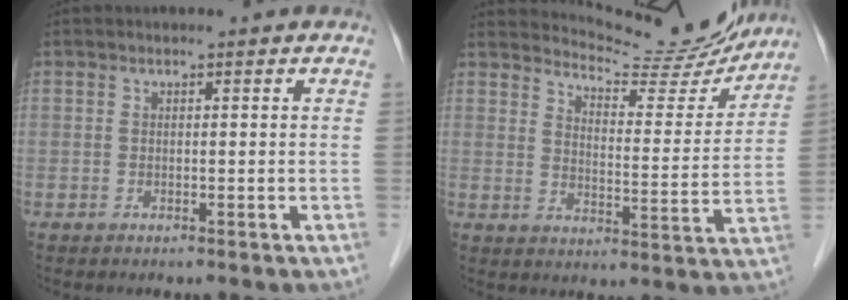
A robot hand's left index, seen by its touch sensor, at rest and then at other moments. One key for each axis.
{"total": 11.0, "fx": 10.8, "fy": 1.2, "fz": 1.9, "tx": -0.023, "ty": -0.048, "tz": 0.130}